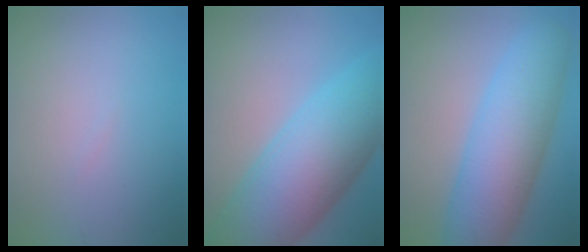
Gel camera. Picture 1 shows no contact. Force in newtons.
{"total": 12.5, "press": 12.5, "slide": 0.3}
{"total": 9.2, "press": 9.2, "slide": 0.1}